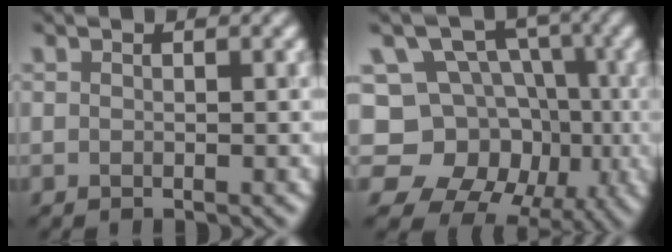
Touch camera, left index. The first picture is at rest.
{"total": 14.2, "force": [-3.4, 12.4, 6.0], "torque": [-0.095, 0.013, -0.077]}